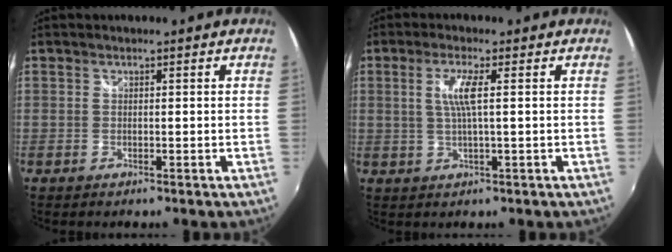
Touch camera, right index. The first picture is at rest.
{"total": 4.4, "force": [0.8, -0.1, 4.3], "torque": [-0.087, -0.002, 0.018]}